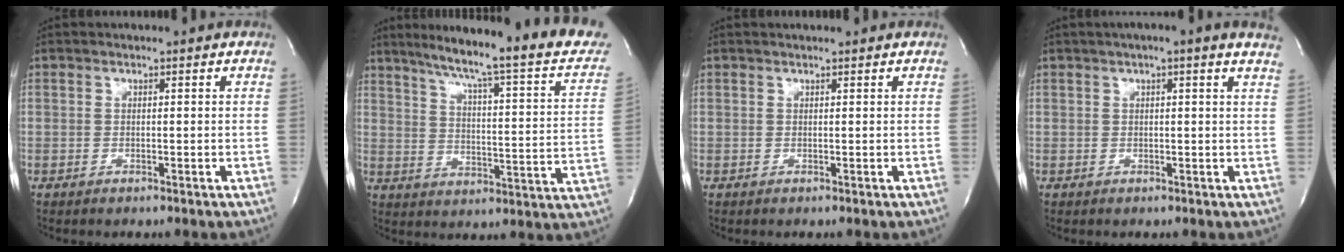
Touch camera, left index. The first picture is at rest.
{"total": 24.5, "force": [19.5, 1.8, 14.7], "torque": [-0.212, -0.022, 0.246]}
{"total": 1.5, "force": [1.4, 0.1, 0.5], "torque": [-0.007, 0.014, 0.020]}
{"total": 6.6, "force": [4.7, 0.2, 4.6], "torque": [-0.062, 0.017, 0.045]}